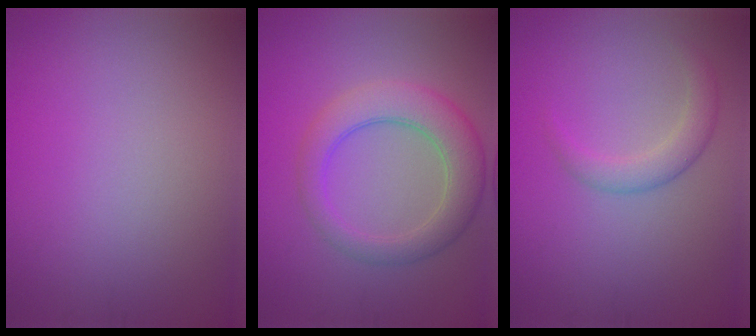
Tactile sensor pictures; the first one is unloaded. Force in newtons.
{"total": 5.3, "press": 5.3, "slide": 0.2}
{"total": 2.3, "press": 2.3, "slide": 0.1}